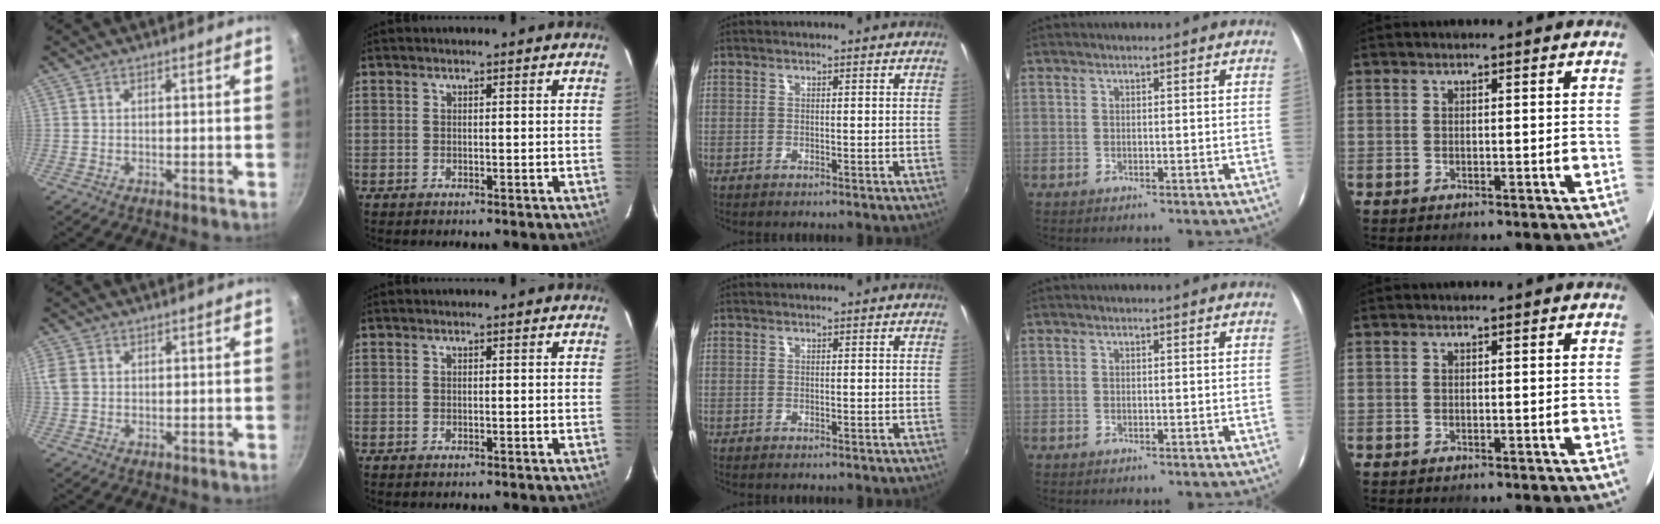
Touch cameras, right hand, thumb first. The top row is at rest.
{"thumb": {"total": 3.6, "force": [1.0, 2.7, 2.2], "torque": [-0.043, 0.003, 0.024]}}